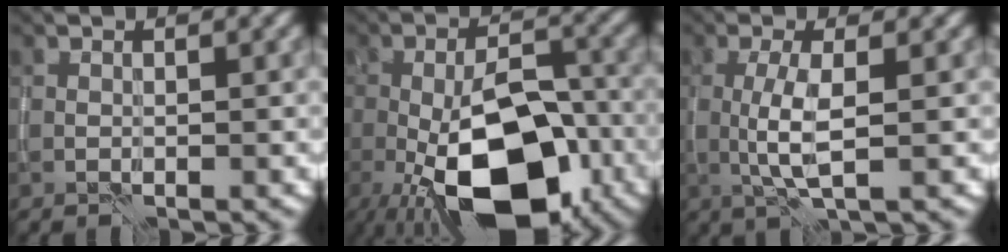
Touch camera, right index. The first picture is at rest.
{"total": 14.4, "force": [-6.3, 6.6, 11.1], "torque": [-0.171, -0.011, -0.105]}
{"total": 3.6, "force": [-0.2, 0.8, 3.5], "torque": [-0.079, -0.003, -0.002]}